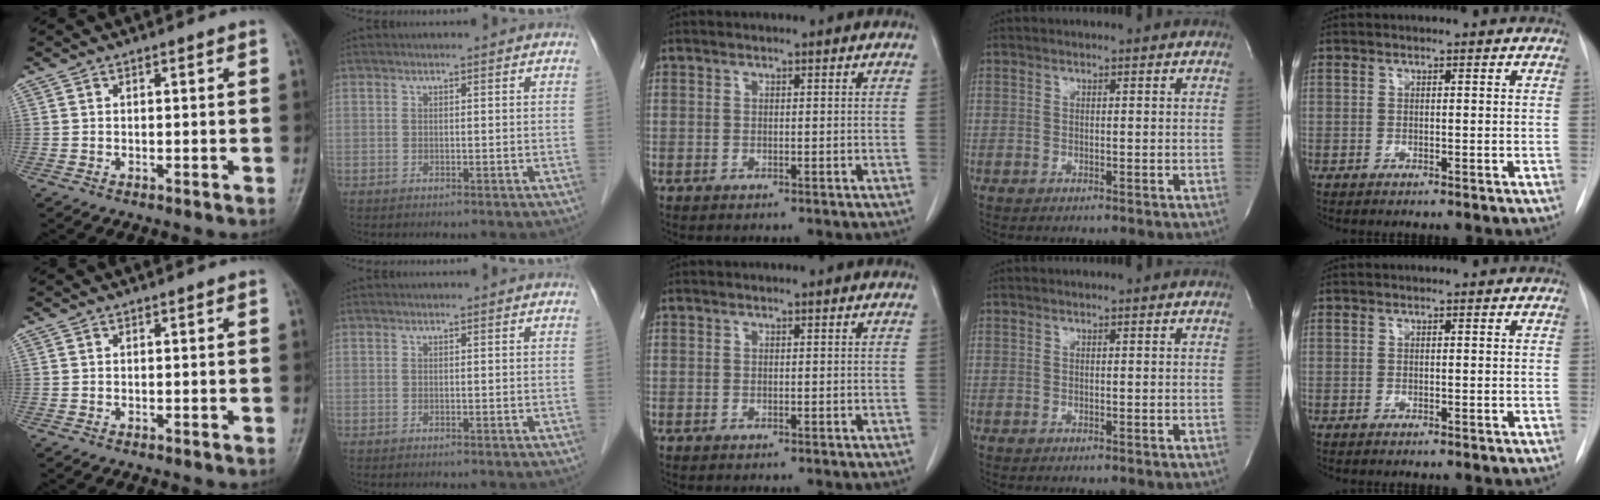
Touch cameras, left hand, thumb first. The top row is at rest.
{}